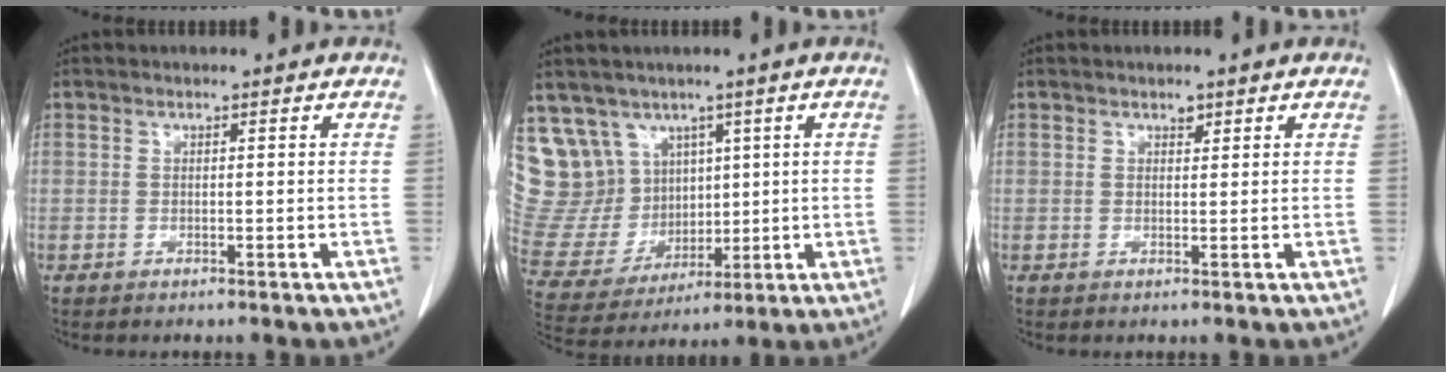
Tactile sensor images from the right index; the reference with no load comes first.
{"total": 14.4, "force": [7.6, 11.7, 3.5], "torque": [-0.098, 0.064, 0.184]}
{"total": 0.9, "force": [0.7, 0.5, 0.4], "torque": [-0.010, -0.007, 0.008]}